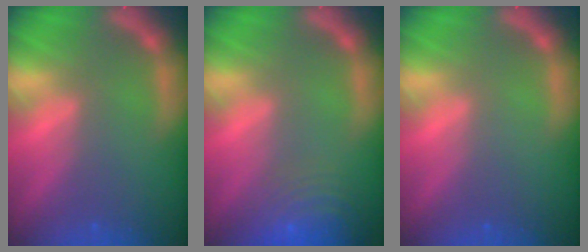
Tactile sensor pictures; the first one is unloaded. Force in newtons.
{"total": 9.5}
{"total": 0.0}